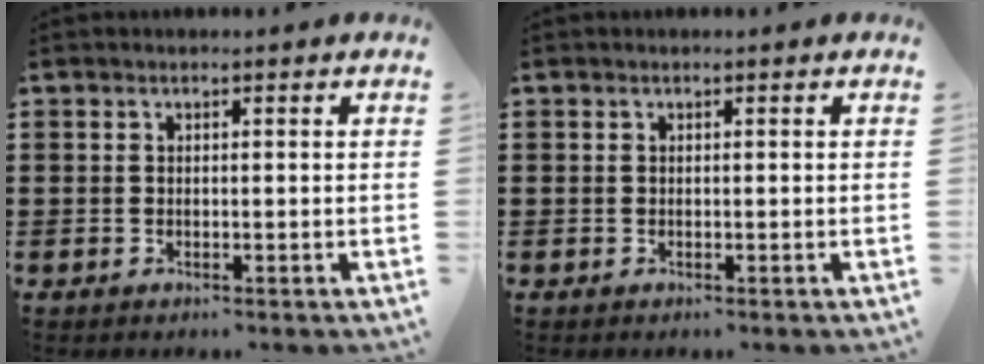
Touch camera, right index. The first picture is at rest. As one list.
[{"total": 0.0}]